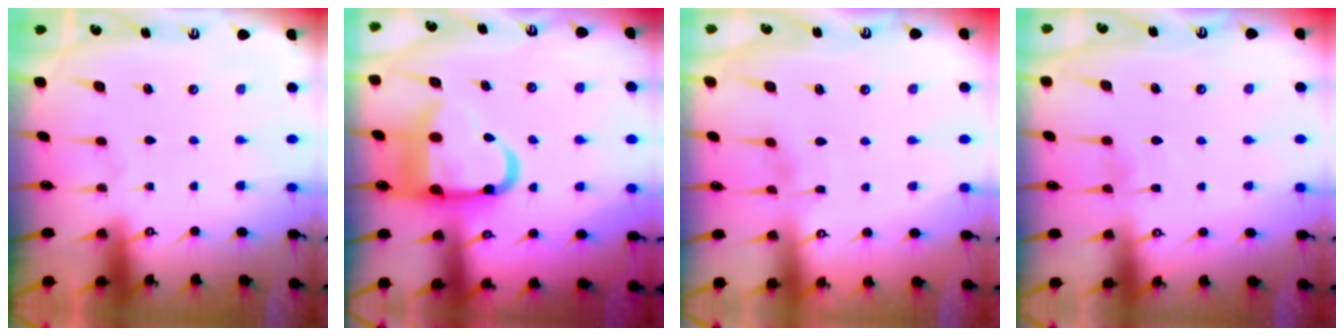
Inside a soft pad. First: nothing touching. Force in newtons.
{"total": 15.0, "press": 14.9, "slide": 1.6}
{"total": 3.7, "press": 3.6, "slide": 0.4}
{"total": 5.9, "press": 5.9, "slide": 0.4}